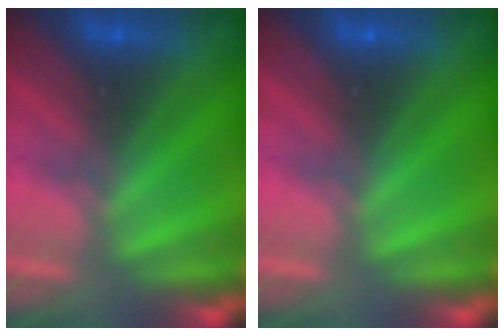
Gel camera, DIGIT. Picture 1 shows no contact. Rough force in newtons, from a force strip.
{"total": 0.0}